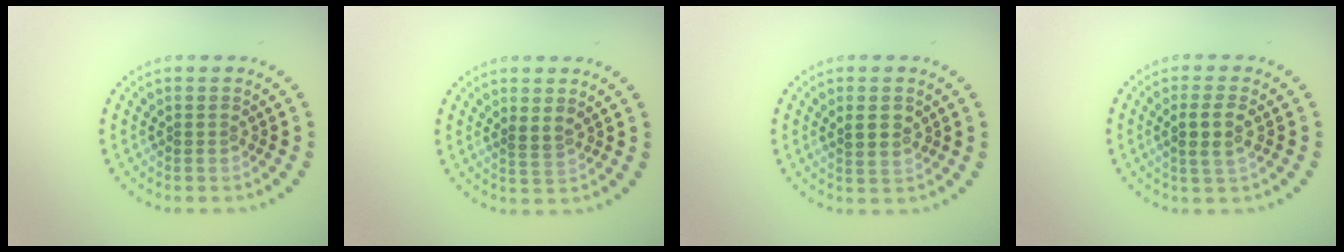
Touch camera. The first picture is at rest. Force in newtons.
{"total": 1.2, "press": 0.9, "slide": 0.7}
{"total": 1.9, "press": 1.8, "slide": 0.4}
{"total": 2.1, "press": 2.0, "slide": 0.8}